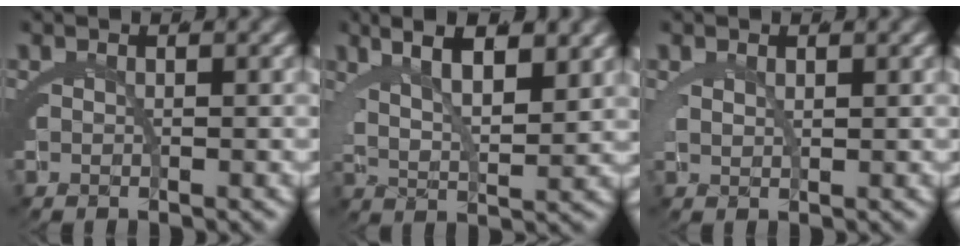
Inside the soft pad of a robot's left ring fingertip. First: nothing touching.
{"total": 7.4, "force": [3.7, 3.6, 5.3], "torque": [-0.081, 0.016, 0.053]}
{"total": 1.3, "force": [1.0, 0.0, 0.7], "torque": [-0.021, -0.007, 0.028]}